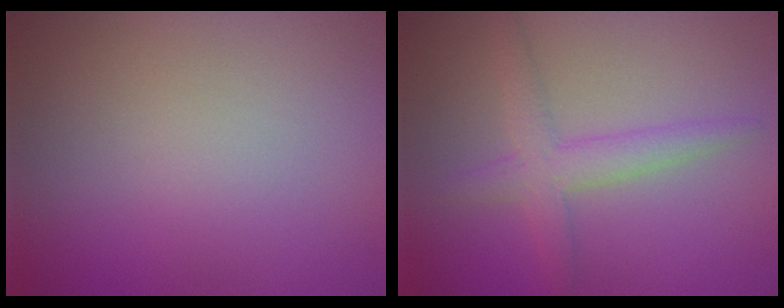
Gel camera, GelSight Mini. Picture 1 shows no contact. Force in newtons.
{"total": 3.0, "press": 3.0, "slide": 0.1}